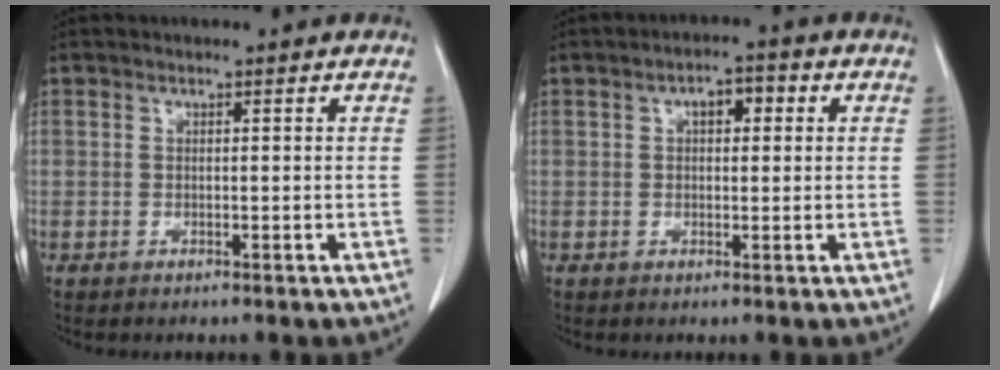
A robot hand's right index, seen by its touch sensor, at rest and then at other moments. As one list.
[{"total": 3.9, "force": [1.1, 1.8, 3.4], "torque": [-0.051, 0.017, 0.013]}]